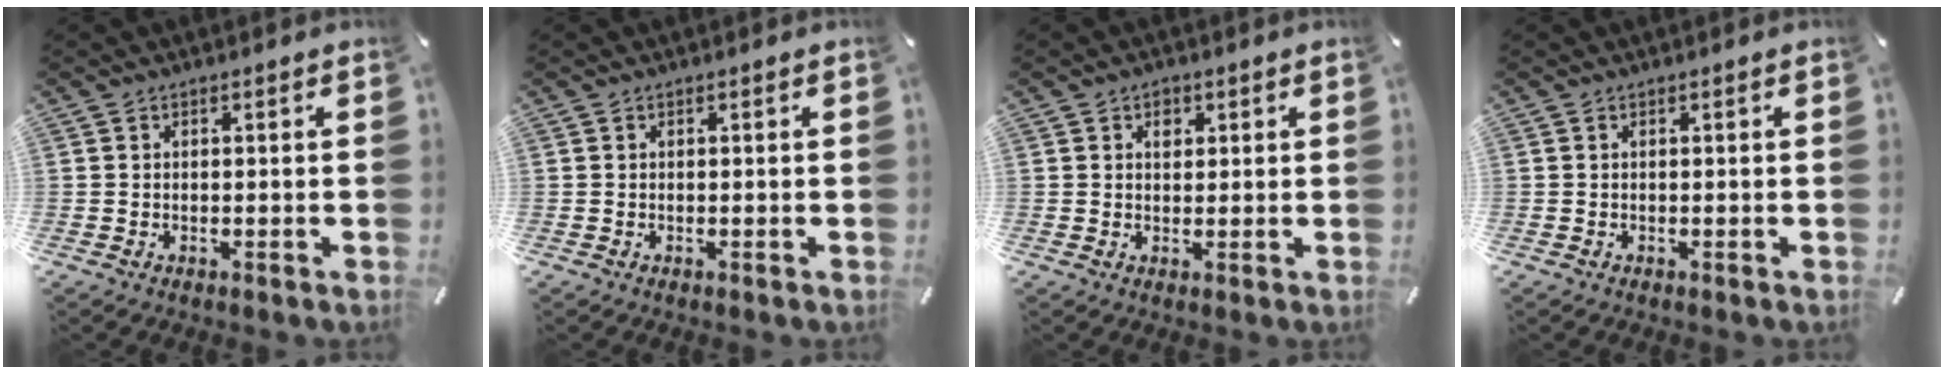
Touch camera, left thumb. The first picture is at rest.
{"total": 0.0}
{"total": 2.9, "force": [1.1, 2.4, 1.1], "torque": [-0.002, -0.005, 0.013]}
{"total": 0.0}